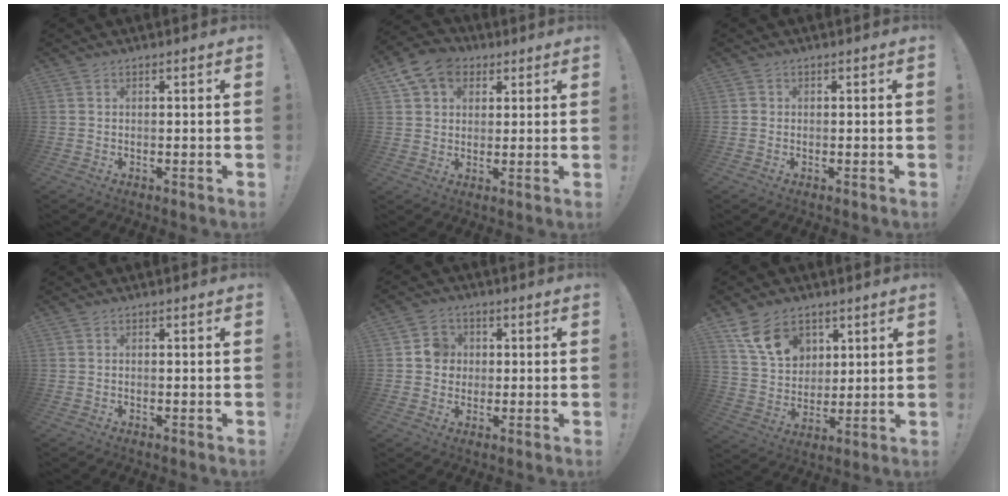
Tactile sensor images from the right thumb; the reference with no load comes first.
{"total": 10.6, "force": [4.9, 8.2, 4.6], "torque": [-0.082, -0.011, 0.100]}
{"total": 0.9, "force": [0.0, 0.9, 0.2], "torque": [-0.009, 0.005, 0.001]}
{"total": 0.0}
{"total": 6.5, "force": [0.7, 6.3, 1.6], "torque": [-0.020, 0.005, 0.014]}
{"total": 12.9, "force": [7.1, 9.0, 5.9], "torque": [-0.103, -0.025, 0.143]}